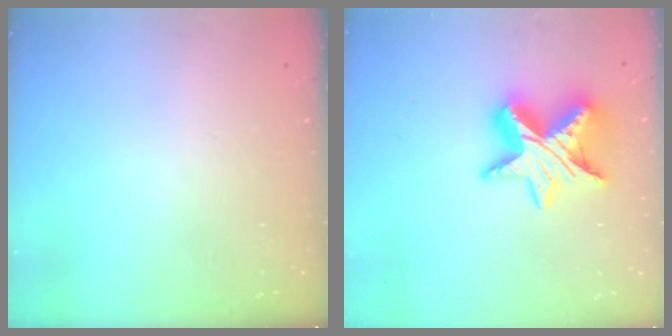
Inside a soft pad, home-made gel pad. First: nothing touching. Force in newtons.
{"total": 14.6, "press": 14.6, "slide": 1.0}